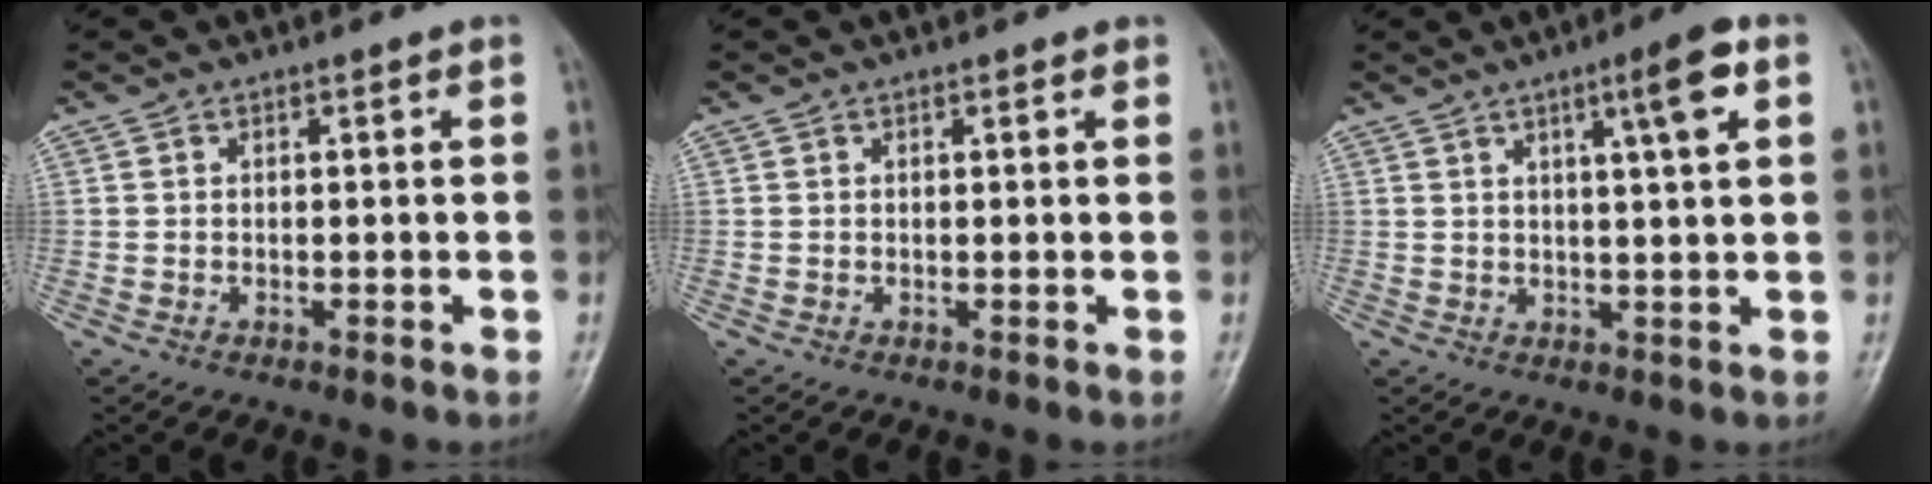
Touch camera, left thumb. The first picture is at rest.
{"total": 0.8, "force": [0.6, 0.2, 0.6], "torque": [-0.008, -0.001, 0.006]}
{"total": 7.0, "force": [3.0, 0.4, 6.3], "torque": [-0.102, -0.005, 0.047]}